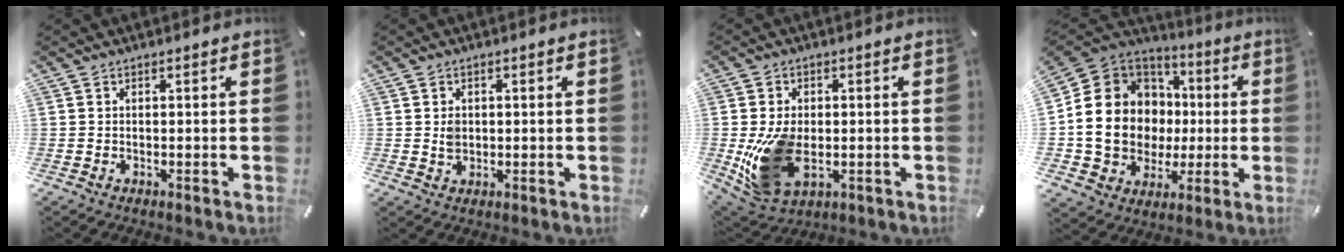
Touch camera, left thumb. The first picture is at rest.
{"total": 2.3, "force": [0.4, 1.9, 1.2], "torque": [-0.018, 0.001, 0.005]}
{"total": 12.9, "force": [-1.9, 8.8, 9.2], "torque": [-0.198, -0.004, -0.029]}
{"total": 16.8, "force": [-0.2, 15.0, 7.5], "torque": [-0.164, -0.021, 0.016]}